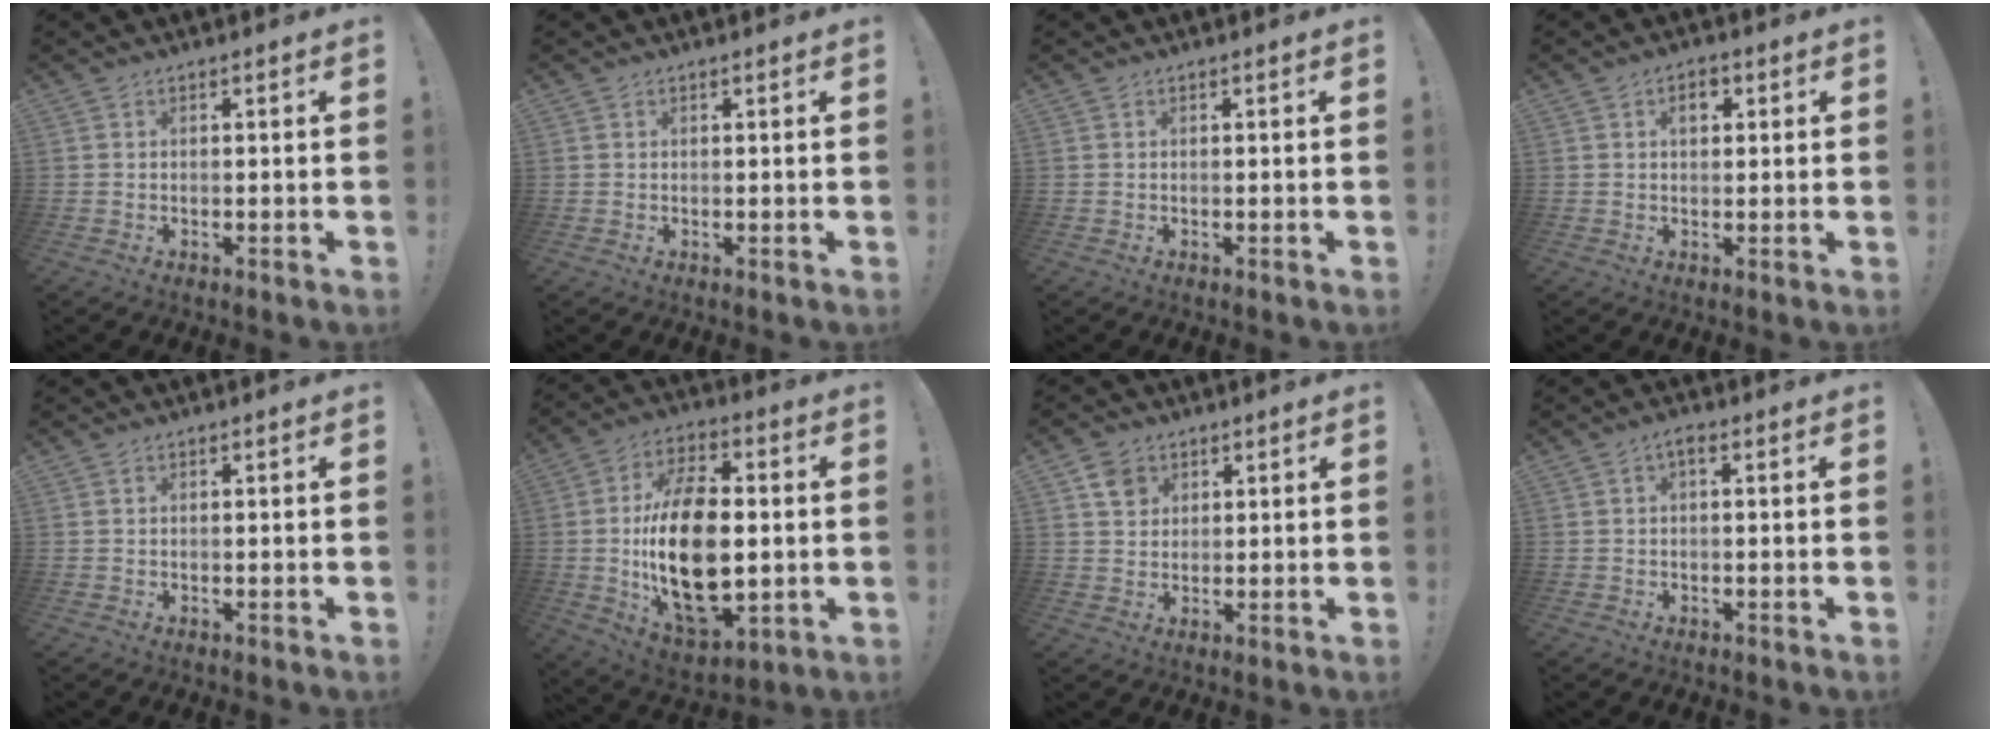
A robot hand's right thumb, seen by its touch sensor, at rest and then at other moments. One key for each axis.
{"total": 0.9, "fx": 0.4, "fy": 0.8, "fz": -0.1, "tx": 0.006, "ty": -0.003, "tz": 0.006}
{"total": 0.0}
{"total": 4.1, "fx": 1.2, "fy": 2.8, "fz": 2.8, "tx": -0.030, "ty": 0.001, "tz": 0.014}
{"total": 0.5, "fx": -0.2, "fy": -0.1, "fz": -0.5, "tx": 0.004, "ty": 0.001, "tz": -0.003}
{"total": 24.1, "fx": -0.7, "fy": 13.8, "fz": 19.7, "tx": -0.374, "ty": -0.008, "tz": -0.009}
{"total": 4.7, "fx": 2.5, "fy": 3.9, "fz": 0.9, "tx": -0.004, "ty": -0.010, "tz": 0.046}
{"total": 1.9, "fx": -0.1, "fy": 0.6, "fz": 1.8, "tx": -0.035, "ty": 0.007, "tz": -0.004}